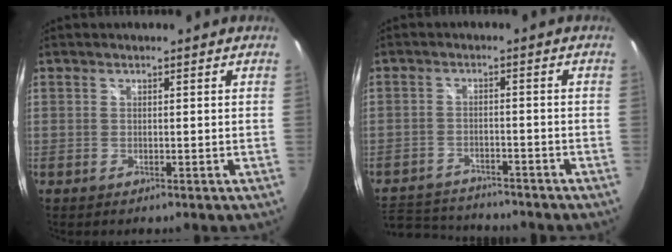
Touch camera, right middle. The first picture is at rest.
{"total": 12.7, "force": [-11.4, 3.9, 4.0], "torque": [-0.108, 0.000, -0.177]}